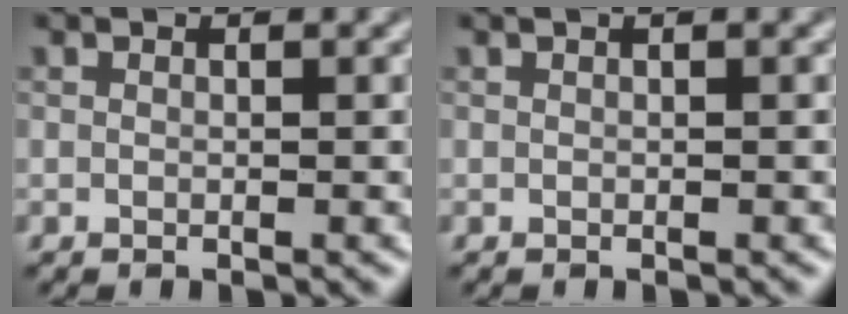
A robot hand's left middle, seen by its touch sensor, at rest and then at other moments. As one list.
[{"total": 0.6, "force": [0.2, 0.1, 0.5], "torque": [-0.006, 0.006, 0.002]}]